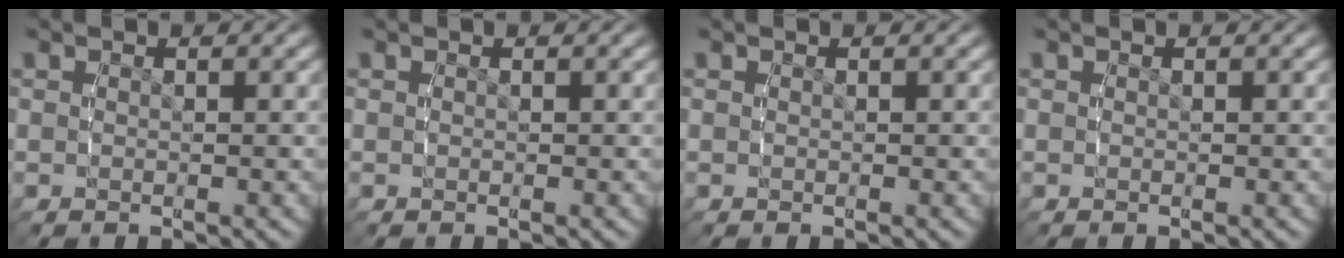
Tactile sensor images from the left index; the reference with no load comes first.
{"total": 0.0}
{"total": 0.0}
{"total": 0.0}